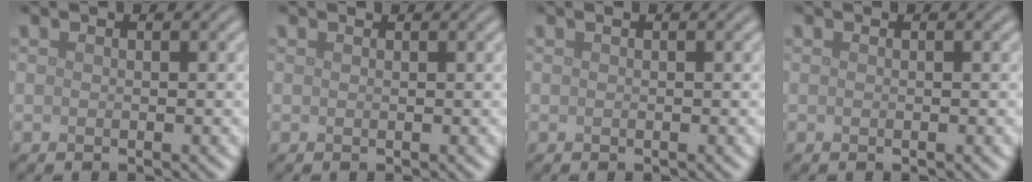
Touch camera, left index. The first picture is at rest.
{"total": 0.0}
{"total": 0.0}
{"total": 0.0}